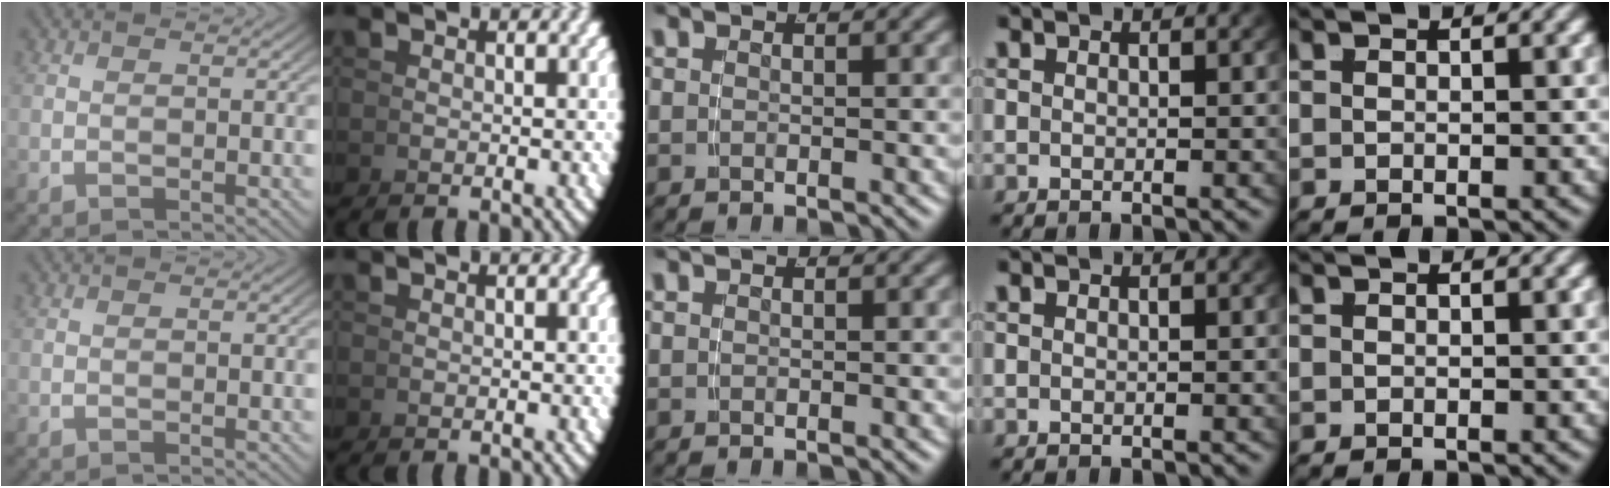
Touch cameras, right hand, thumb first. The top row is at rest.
{}